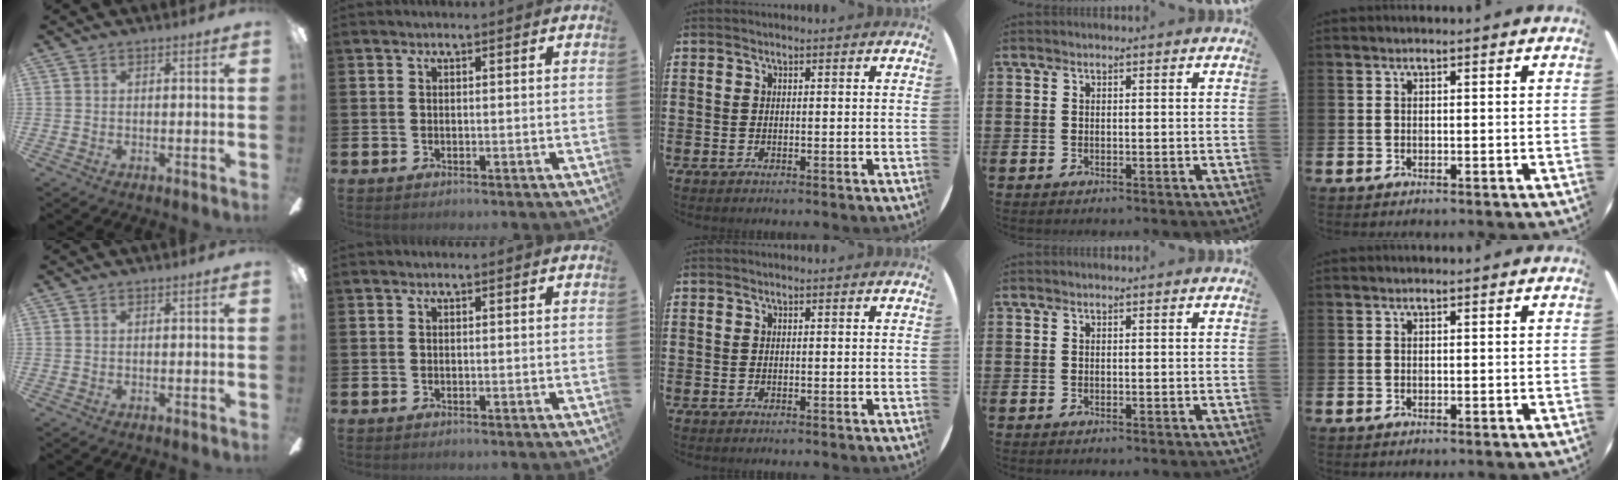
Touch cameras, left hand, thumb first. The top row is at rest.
{}